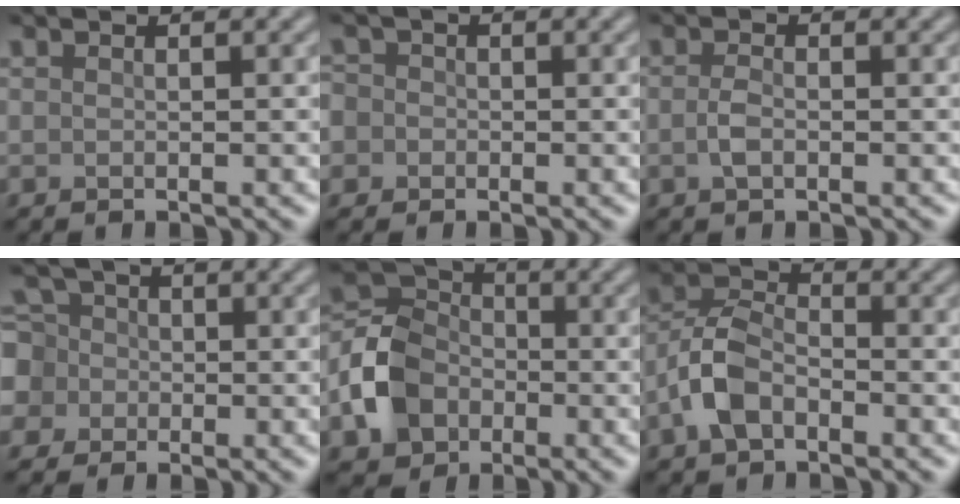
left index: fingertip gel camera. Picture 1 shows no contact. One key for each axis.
{"total": 3.4, "fx": -0.5, "fy": 3.2, "fz": 1.1, "tx": -0.013, "ty": 0.018, "tz": -0.039}
{"total": 1.5, "fx": -0.4, "fy": 0.8, "fz": 1.2, "tx": -0.028, "ty": -0.001, "tz": -0.011}
{"total": 6.9, "fx": -1.1, "fy": 6.4, "fz": 2.4, "tx": -0.064, "ty": 0.018, "tz": -0.056}
{"total": 5.7, "fx": -2.2, "fy": 4.6, "fz": 2.5, "tx": -0.052, "ty": 0.007, "tz": -0.061}
{"total": 4.4, "fx": -2.1, "fy": 2.6, "fz": 2.9, "tx": -0.059, "ty": 0.011, "tz": -0.051}